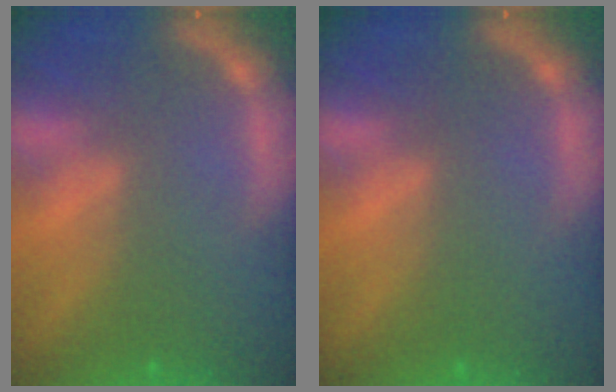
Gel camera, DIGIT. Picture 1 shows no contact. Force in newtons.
{"total": 0.0}